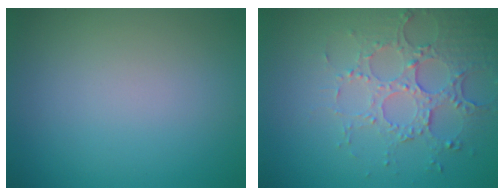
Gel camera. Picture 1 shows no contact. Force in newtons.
{"total": 4.5, "press": 3.5, "slide": 2.7}